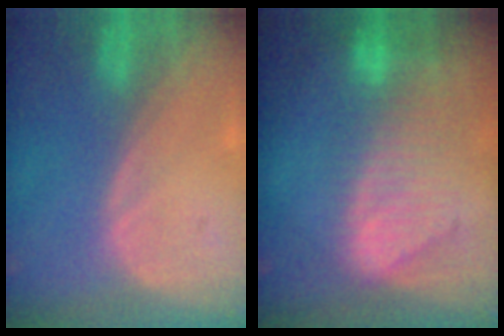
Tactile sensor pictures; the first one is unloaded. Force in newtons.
{"total": 9.5, "press": 8.2, "slide": 4.8}